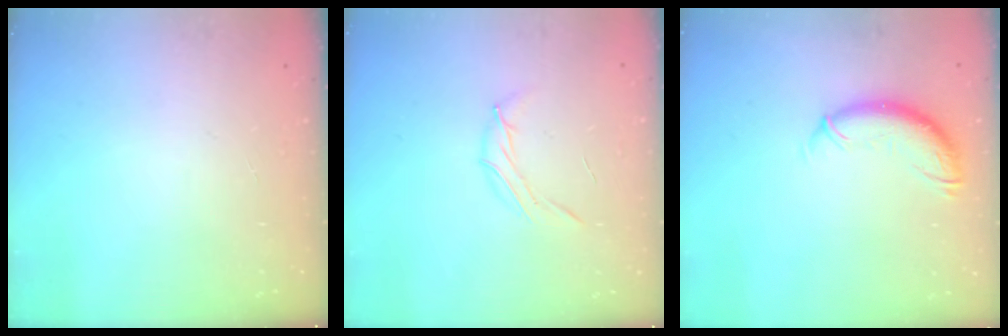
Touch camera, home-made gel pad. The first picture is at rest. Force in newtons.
{"total": 6.8, "press": 6.8, "slide": 0.5}
{"total": 10.4, "press": 10.3, "slide": 0.9}